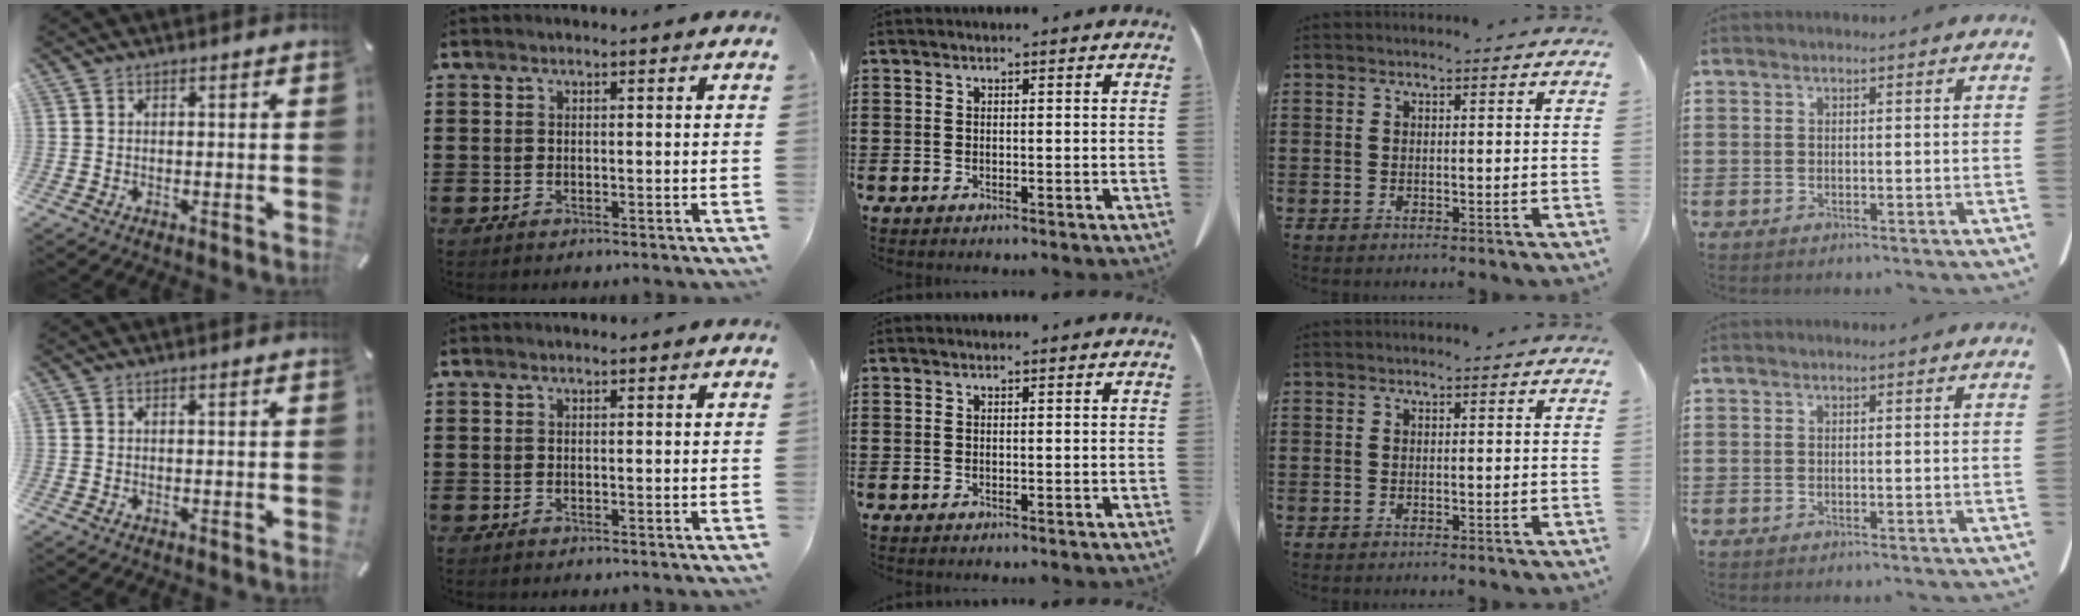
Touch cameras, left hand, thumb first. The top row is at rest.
{}